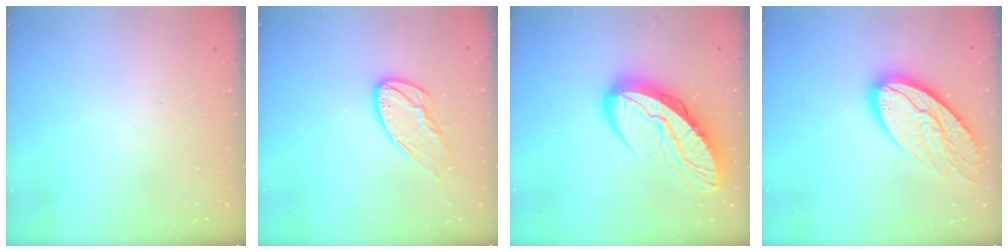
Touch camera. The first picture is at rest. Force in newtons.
{"total": 11.3, "press": 11.3, "slide": 0.9}
{"total": 16.1, "press": 16.0, "slide": 1.3}
{"total": 16.6, "press": 16.6, "slide": 1.2}